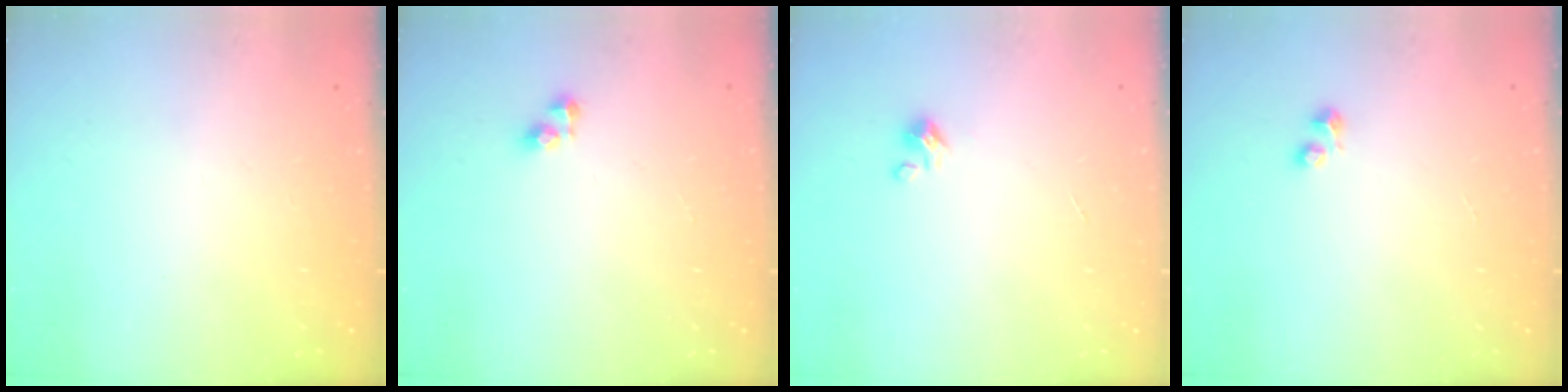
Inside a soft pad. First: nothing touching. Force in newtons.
{"total": 4.8, "press": 4.7, "slide": 0.3}
{"total": 1.5, "press": 1.5, "slide": 0.1}
{"total": 2.4, "press": 2.4, "slide": 0.4}